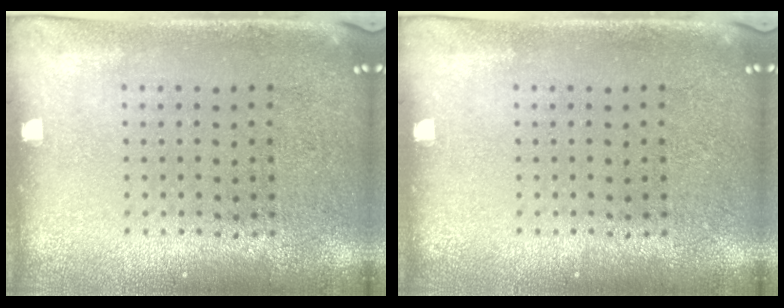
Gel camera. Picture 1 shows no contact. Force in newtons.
{"total": 0.0}